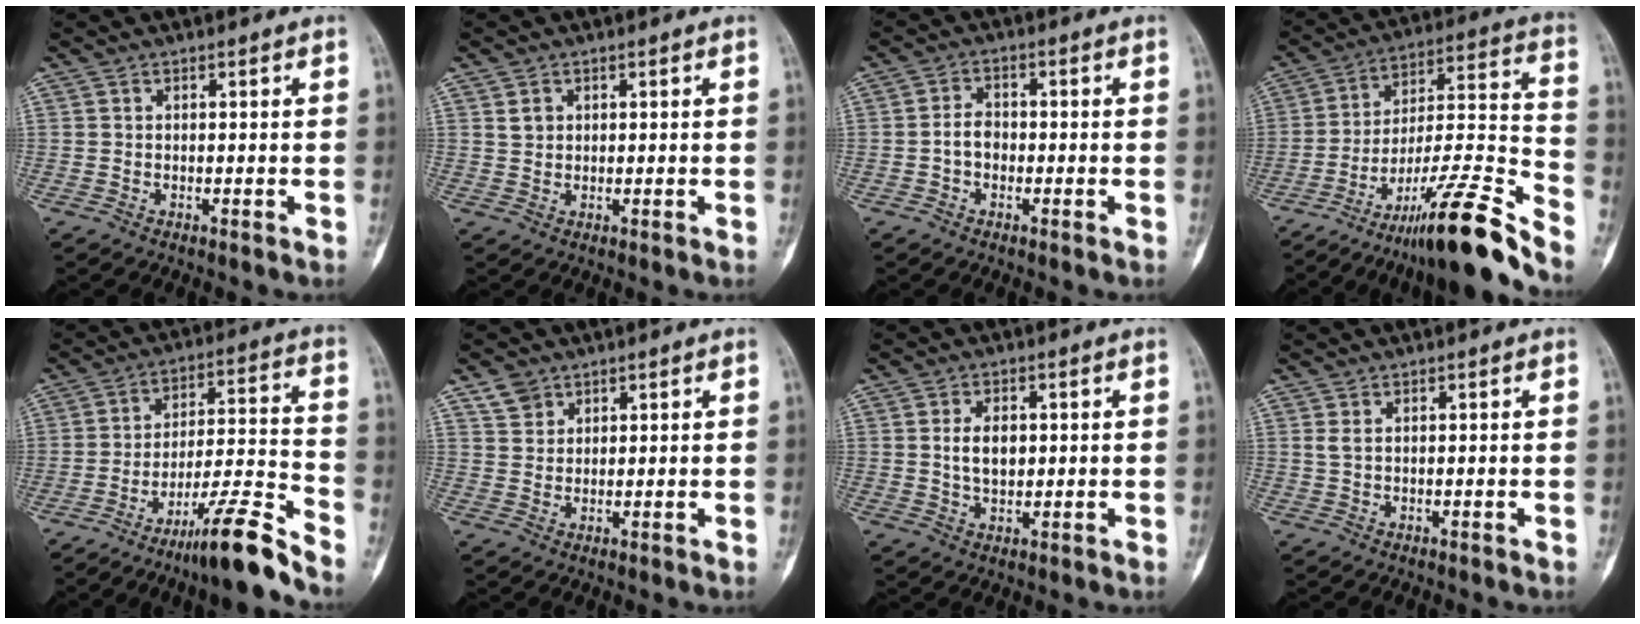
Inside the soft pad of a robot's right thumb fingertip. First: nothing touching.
{"total": 2.1, "force": [0.9, 1.7, 0.9], "torque": [-0.008, -0.002, 0.019]}
{"total": 3.5, "force": [-0.9, 2.6, 2.2], "torque": [-0.027, 0.016, -0.024]}
{"total": 21.6, "force": [-16.6, 1.4, 13.8], "torque": [-0.211, 0.100, -0.276]}
{"total": 13.9, "force": [-10.8, 0.1, 8.7], "torque": [-0.143, 0.085, -0.177]}
{"total": 3.6, "force": [2.5, 2.5, 0.8], "torque": [0.000, -0.008, 0.049]}
{"total": 5.1, "force": [0.7, 3.2, 3.9], "torque": [-0.058, -0.003, 0.015]}
{"total": 1.4, "force": [0.6, 0.7, 1.1], "torque": [-0.028, 0.007, 0.021]}